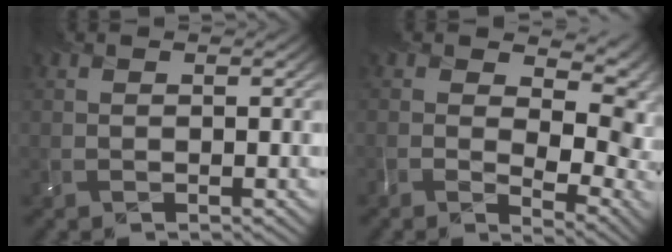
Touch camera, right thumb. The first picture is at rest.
{"total": 8.4, "force": [0.7, 4.4, 7.2], "torque": [-0.124, -0.025, 0.029]}